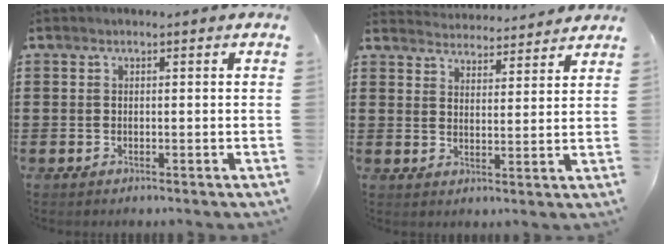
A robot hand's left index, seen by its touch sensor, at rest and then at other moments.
{"total": 4.1, "force": [4.1, 0.0, -0.2], "torque": [-0.011, -0.021, 0.074]}